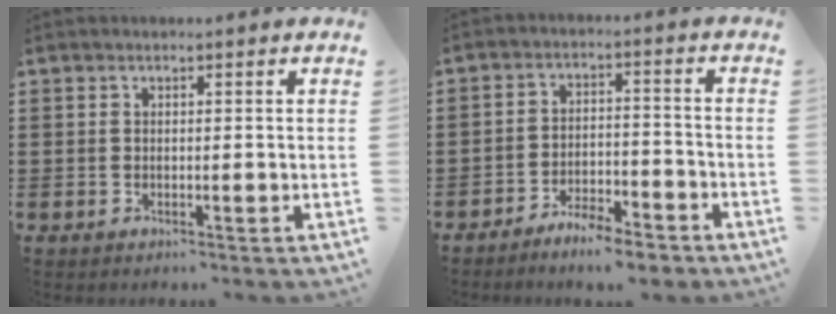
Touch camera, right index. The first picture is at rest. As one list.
[{"total": 5.3, "force": [-5.1, 0.3, 1.6], "torque": [-0.035, 0.001, -0.099]}]